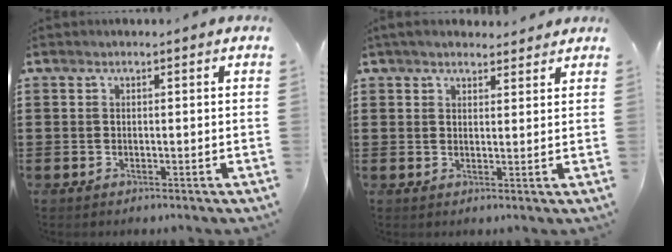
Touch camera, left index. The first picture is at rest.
{"total": 3.0, "force": [2.7, 0.8, 0.7], "torque": [-0.022, 0.002, 0.052]}